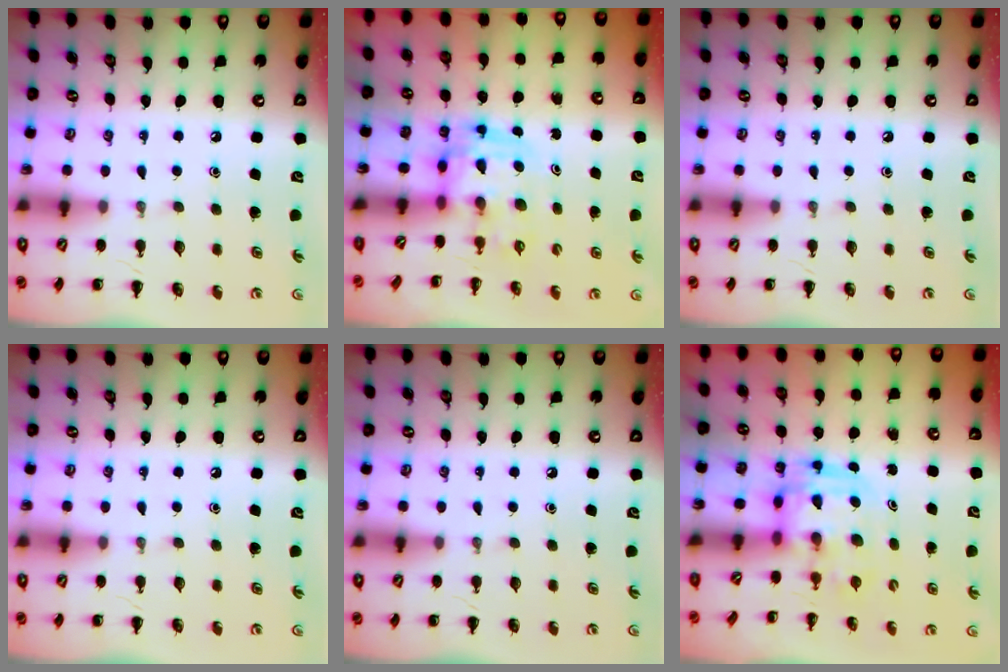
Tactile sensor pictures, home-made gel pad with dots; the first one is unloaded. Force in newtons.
{"total": 3.5, "press": 3.5, "slide": 0.6}
{"total": 0.0}
{"total": 0.0}
{"total": 0.0}
{"total": 3.4, "press": 3.4, "slide": 0.7}